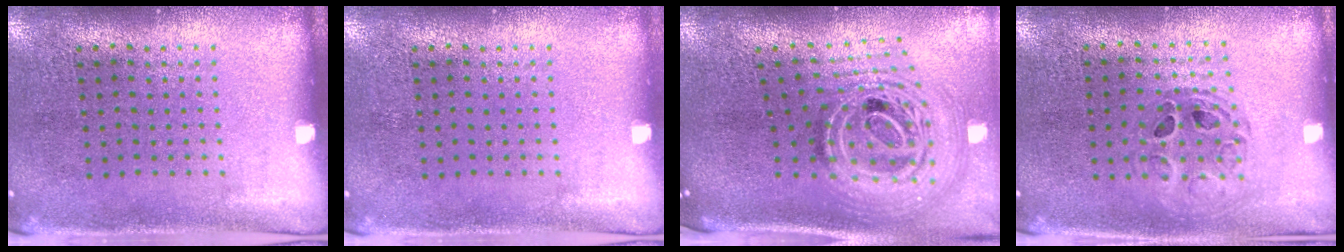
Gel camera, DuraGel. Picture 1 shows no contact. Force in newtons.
{"total": 0.0}
{"total": 3.0, "press": 2.1, "slide": 2.3}
{"total": 0.6, "press": 0.6, "slide": 0.1}